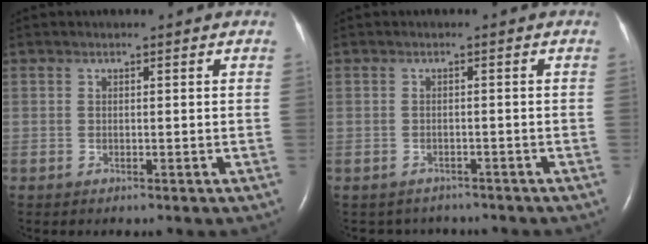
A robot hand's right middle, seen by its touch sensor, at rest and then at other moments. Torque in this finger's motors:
{"motor_torque": [0.24, -0.25, 0.01, 0.00]}